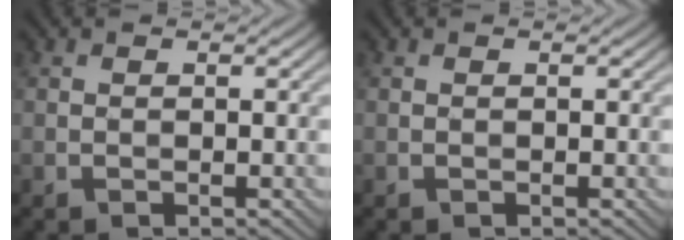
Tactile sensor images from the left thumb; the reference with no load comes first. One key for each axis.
{"total": 0.0}